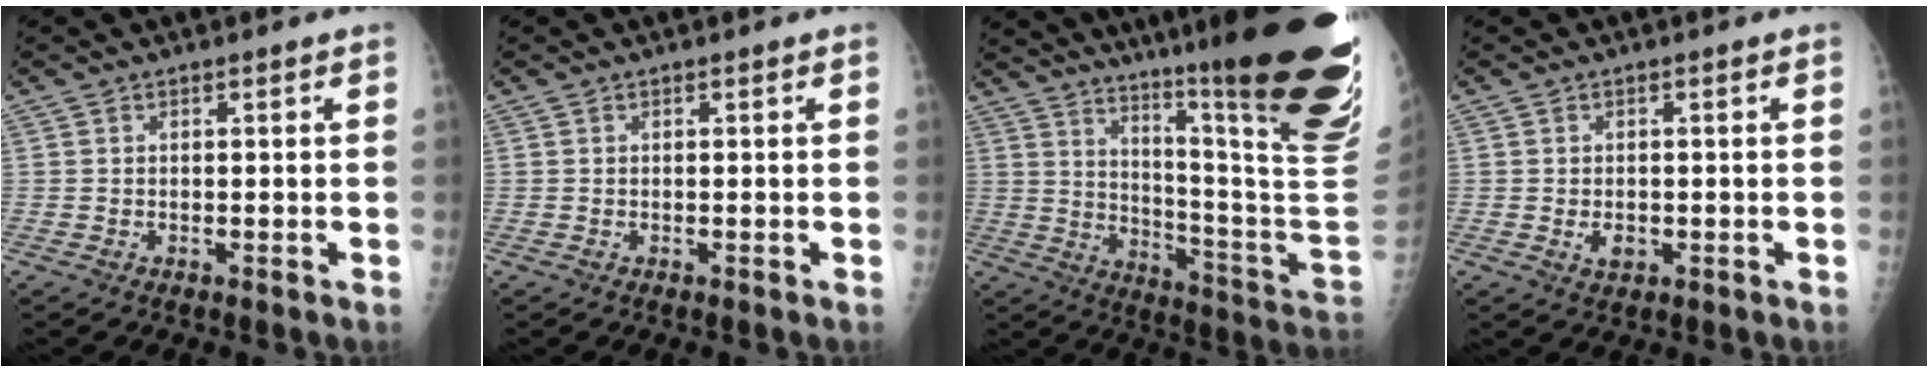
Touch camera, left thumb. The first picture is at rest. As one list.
[{"total": 0.0}, {"total": 34.5, "force": [20.6, 4.4, 27.4], "torque": [-0.280, -0.103, 0.298]}, {"total": 2.3, "force": [-0.6, 1.7, 1.5], "torque": [-0.019, 0.000, -0.005]}]